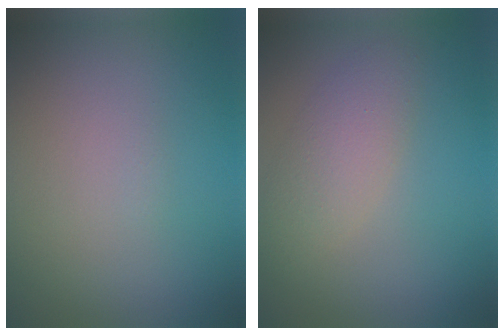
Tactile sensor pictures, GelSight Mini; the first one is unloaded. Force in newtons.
{"total": 2.9, "press": 2.9, "slide": 0.0}